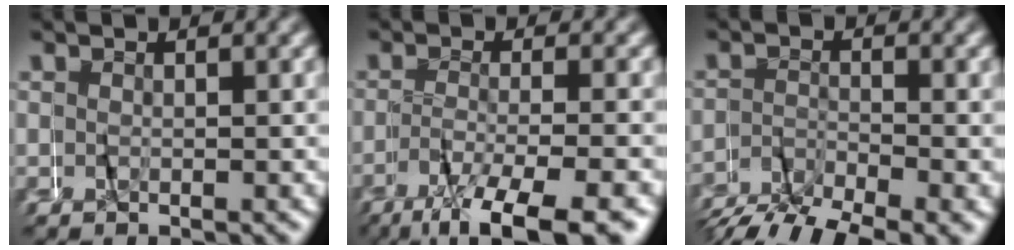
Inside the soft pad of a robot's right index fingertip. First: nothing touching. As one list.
[{"total": 7.3, "force": [-5.8, 1.3, 4.2], "torque": [-0.077, -0.018, -0.082]}, {"total": 4.7, "force": [-4.3, 0.9, 1.5], "torque": [-0.021, 0.000, -0.078]}]